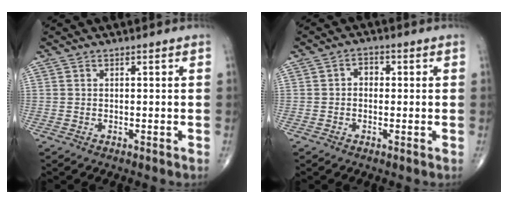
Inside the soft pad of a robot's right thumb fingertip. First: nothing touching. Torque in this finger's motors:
{"motor_torque": [-0.45, 0.36, 0.36, 0.03, 0.06]}